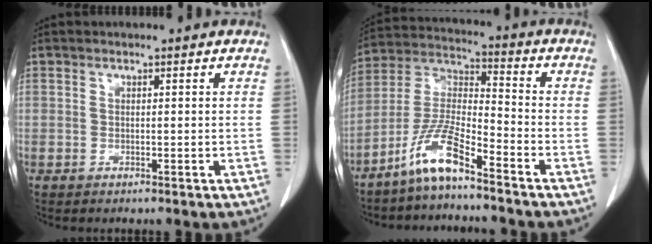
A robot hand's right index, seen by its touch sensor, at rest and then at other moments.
{"total": 9.4, "force": [-6.7, 1.0, 6.5], "torque": [-0.151, -0.006, -0.137]}